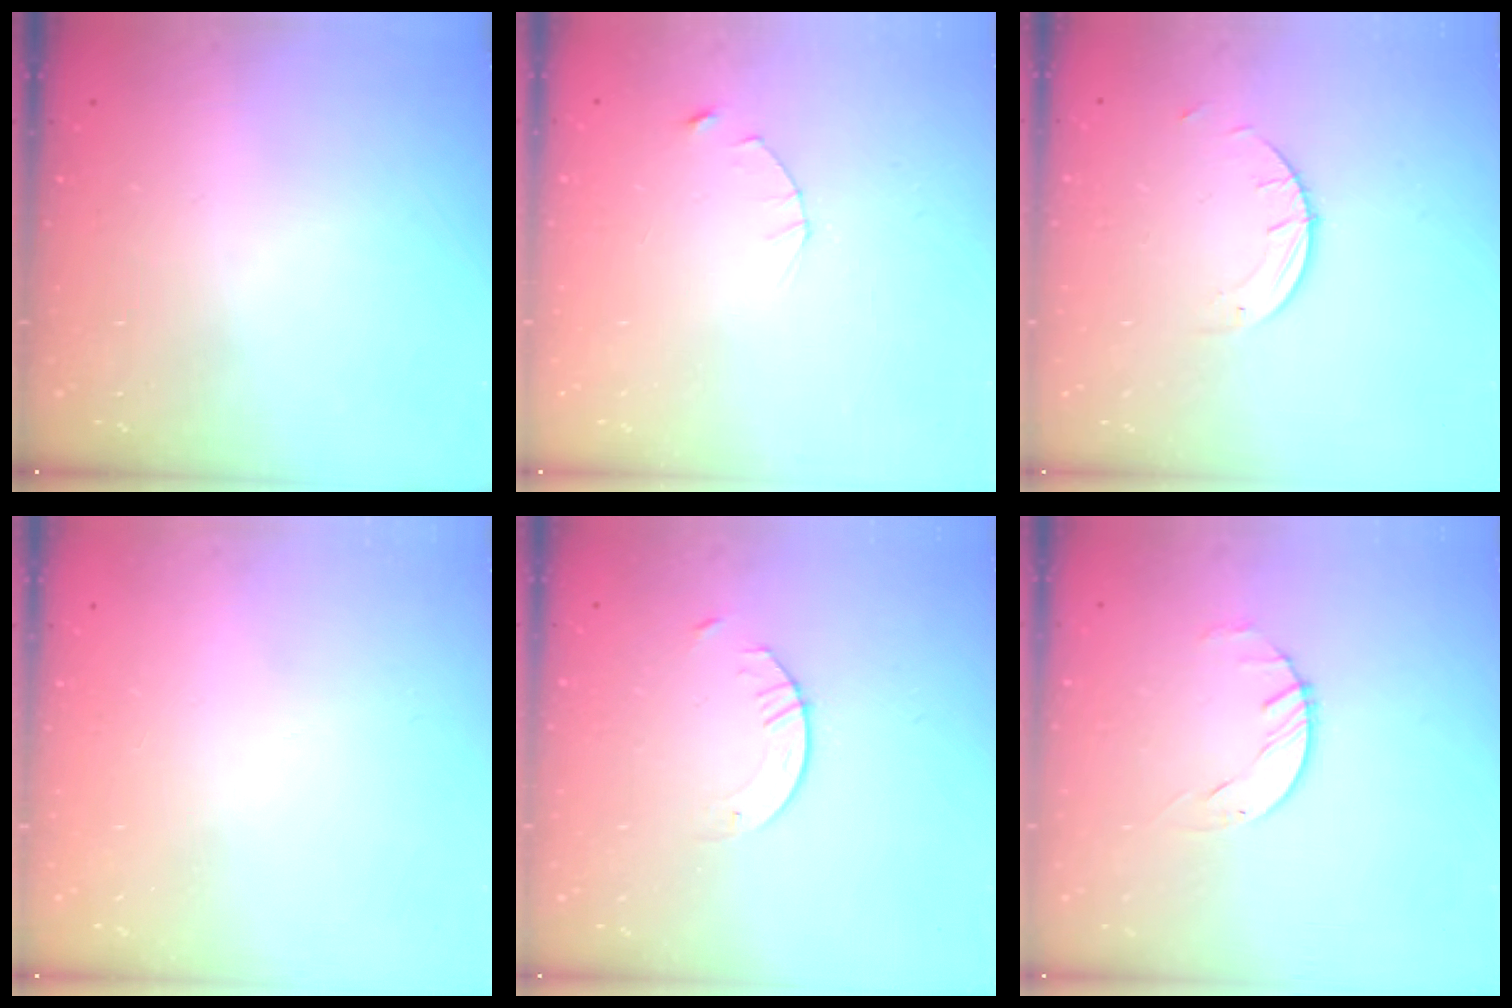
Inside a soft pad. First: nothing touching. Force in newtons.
{"total": 2.5, "press": 2.4, "slide": 0.3}
{"total": 1.9, "press": 1.9, "slide": 0.1}
{"total": 0.0}
{"total": 2.9, "press": 2.9, "slide": 0.3}
{"total": 1.4, "press": 1.4, "slide": 0.2}